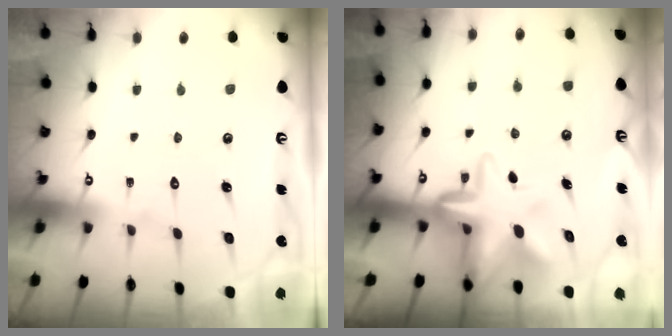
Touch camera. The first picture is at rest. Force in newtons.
{"total": 7.8, "press": 7.7, "slide": 1.3}